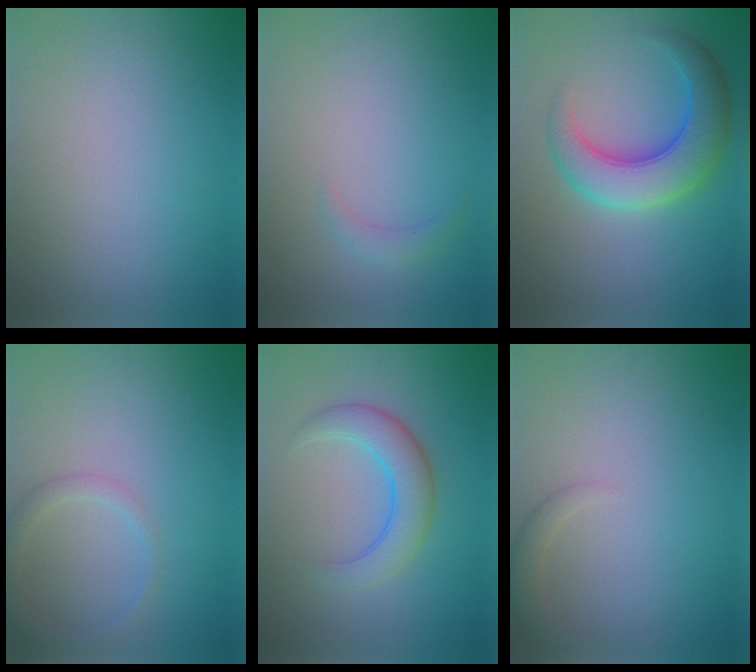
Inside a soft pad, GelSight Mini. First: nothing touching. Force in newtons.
{"total": 1.1, "press": 1.1, "slide": 0.0}
{"total": 7.6, "press": 7.6, "slide": 0.3}
{"total": 2.1, "press": 2.1, "slide": 0.1}
{"total": 4.3, "press": 4.3, "slide": 0.2}
{"total": 1.6, "press": 1.6, "slide": 0.0}